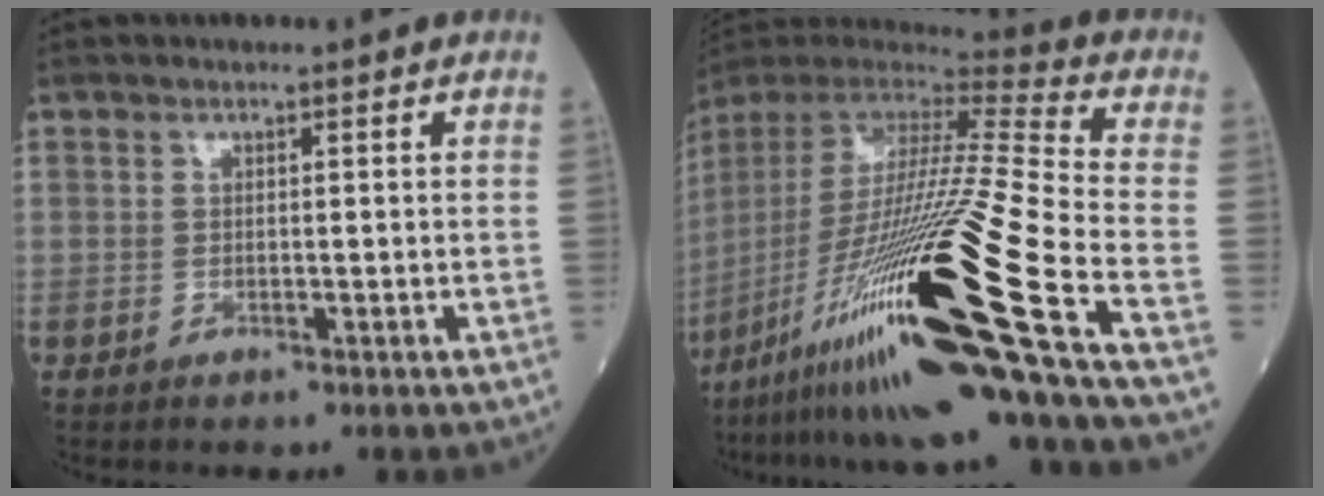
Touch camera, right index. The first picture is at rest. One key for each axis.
{"total": 34.2, "fx": -15.5, "fy": 0.0, "fz": 30.4, "tx": -0.560, "ty": -0.063, "tz": -0.288}